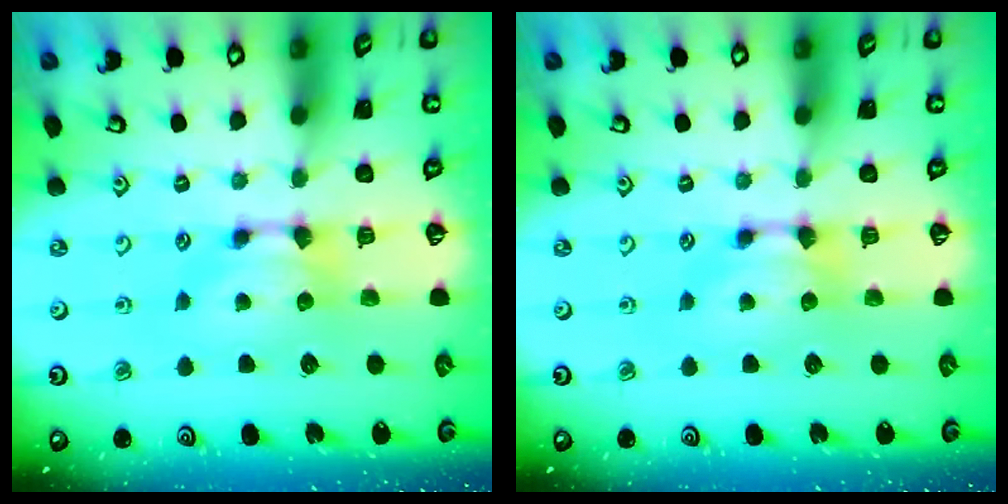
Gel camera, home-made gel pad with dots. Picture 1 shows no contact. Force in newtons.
{"total": 0.0}